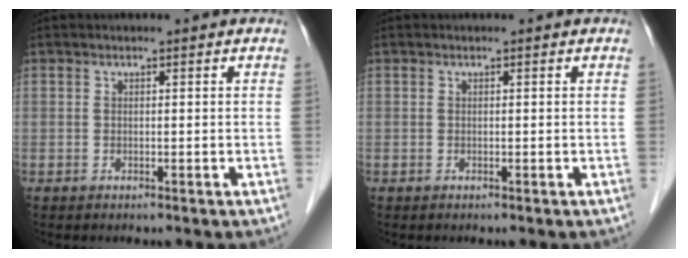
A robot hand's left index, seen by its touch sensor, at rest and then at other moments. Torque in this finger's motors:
{"motor_torque": [0.00, 0.00, -0.03, 0.00]}